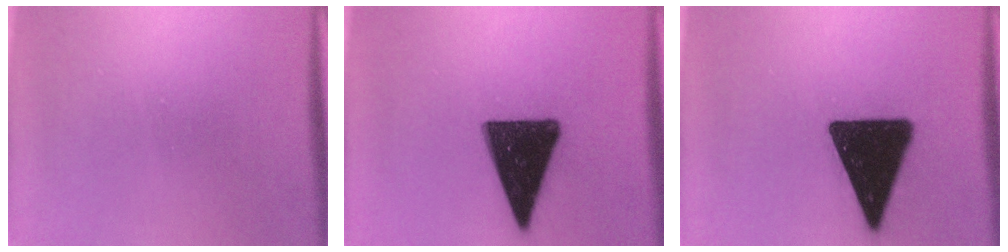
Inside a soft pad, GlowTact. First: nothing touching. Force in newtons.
{"total": 15.8}
{"total": 18.5}